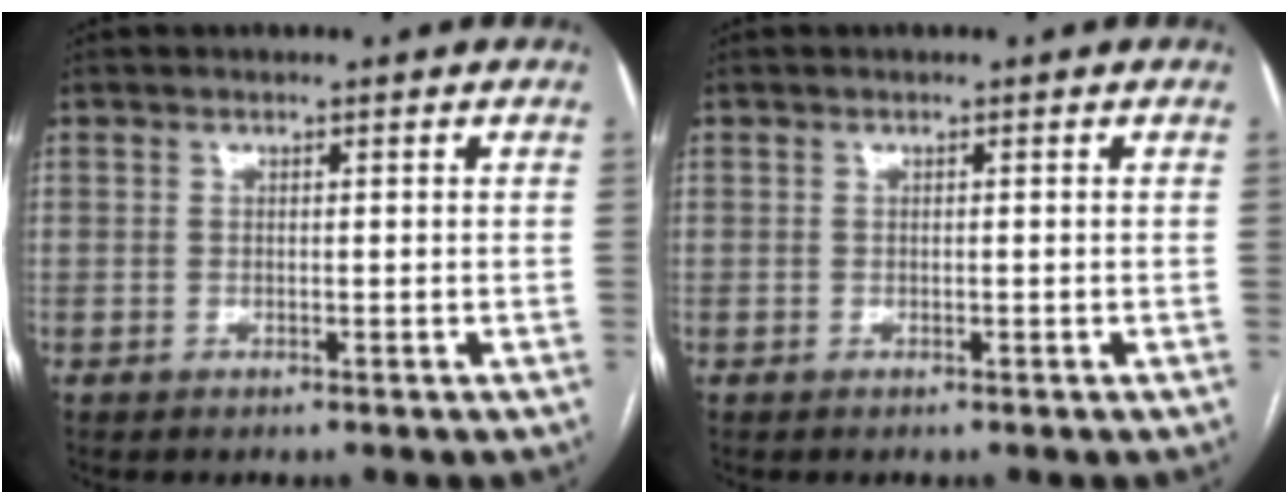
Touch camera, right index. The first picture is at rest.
{"total": 0.0}